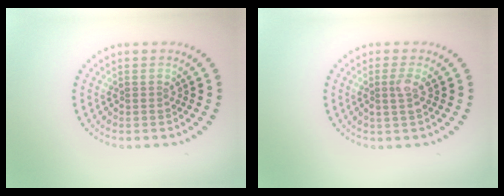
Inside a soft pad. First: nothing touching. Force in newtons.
{"total": 1.6, "press": 1.4, "slide": 0.9}